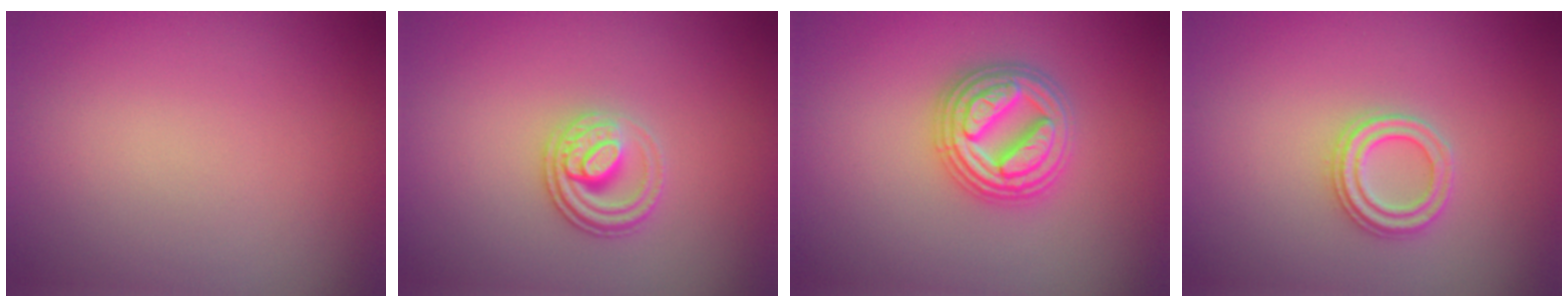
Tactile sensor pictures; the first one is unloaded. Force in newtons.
{"total": 2.8, "press": 2.5, "slide": 1.4}
{"total": 4.7, "press": 4.6, "slide": 0.8}
{"total": 2.3, "press": 2.3, "slide": 0.3}